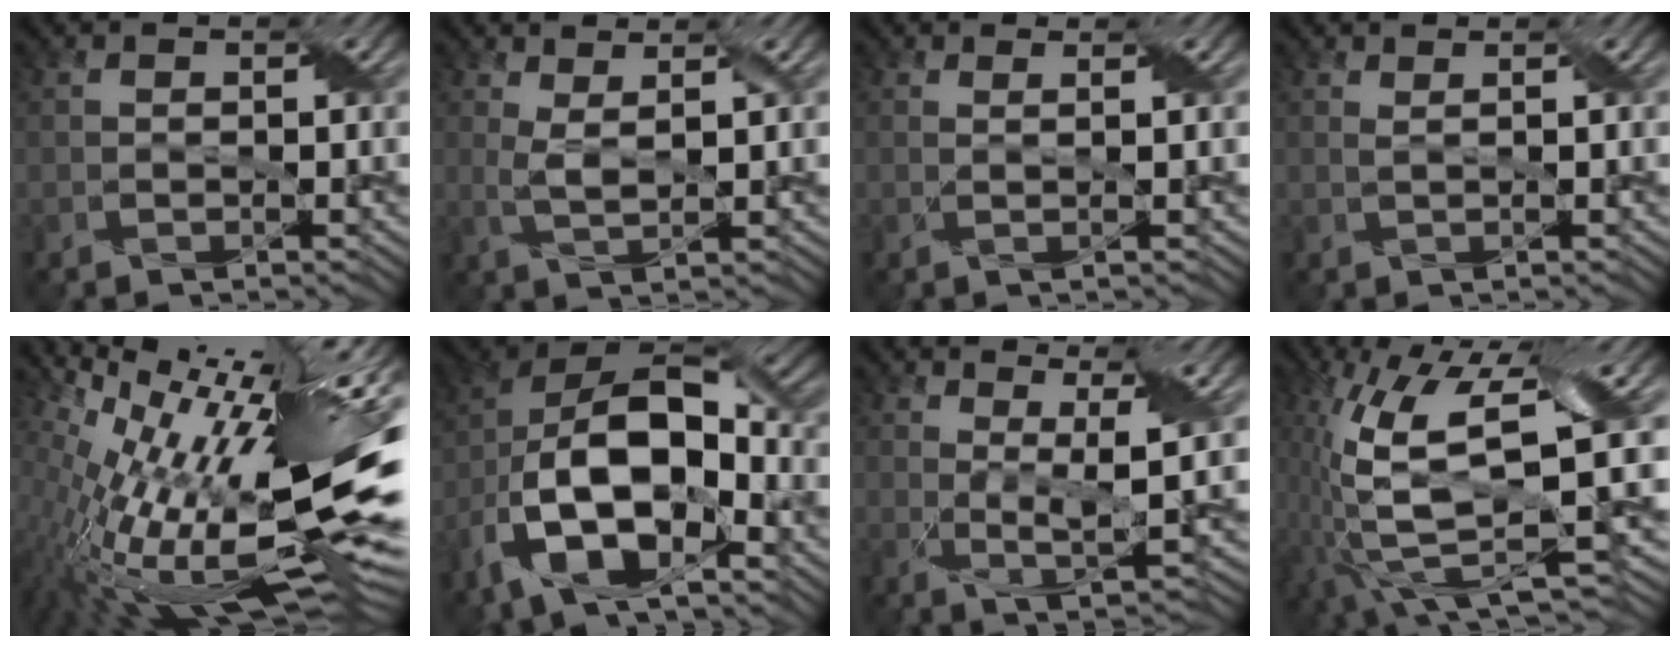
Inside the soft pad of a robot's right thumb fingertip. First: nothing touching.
{"total": 2.8, "force": [1.4, 0.6, 2.4], "torque": [-0.058, 0.000, 0.028]}
{"total": 1.7, "force": [0.6, 0.2, 1.5], "torque": [-0.031, 0.007, -0.004]}
{"total": 1.0, "force": [0.8, 0.0, 0.6], "torque": [-0.013, -0.001, 0.009]}
{"total": 19.9, "force": [1.1, 6.9, 18.6], "torque": [-0.261, 0.027, 0.049]}
{"total": 17.7, "force": [-6.4, 9.1, 13.7], "torque": [-0.265, -0.021, -0.117]}
{"total": 5.7, "force": [2.4, 0.8, 5.1], "torque": [-0.100, -0.002, 0.048]}
{"total": 14.4, "force": [-1.2, 3.6, 13.8], "torque": [-0.294, -0.005, -0.007]}